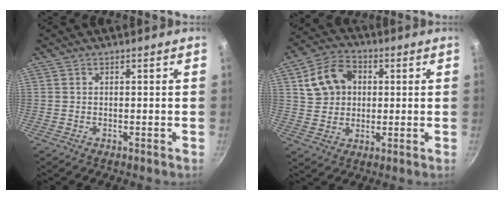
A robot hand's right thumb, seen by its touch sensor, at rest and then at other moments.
{"total": 10.5, "force": [2.5, 8.4, 5.9], "torque": [-0.086, 0.013, 0.042]}